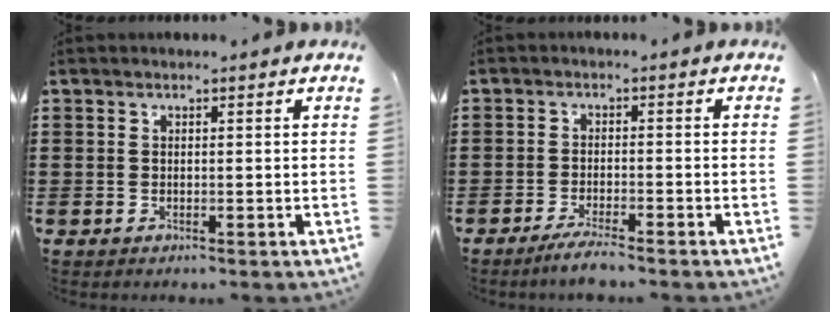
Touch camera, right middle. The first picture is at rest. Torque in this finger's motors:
{"motor_torque": [0.88, -0.50, 0.03, 0.06]}